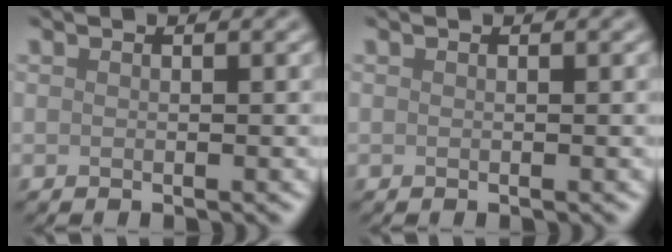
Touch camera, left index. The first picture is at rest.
{"total": 0.0}